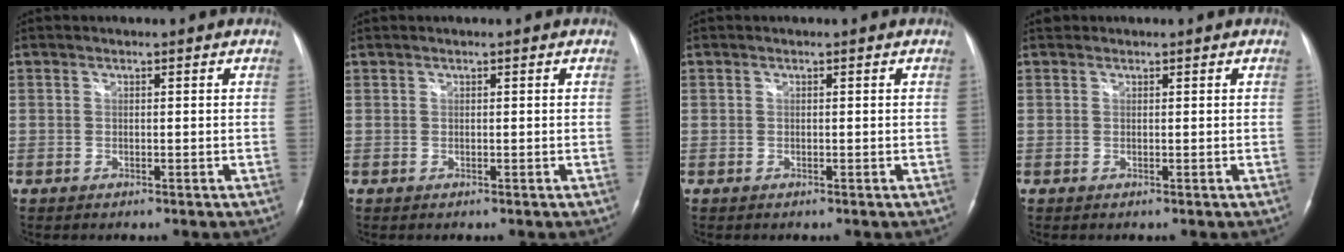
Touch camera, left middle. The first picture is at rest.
{"total": 0.0}
{"total": 0.0}
{"total": 0.6, "force": [0.5, 0.3, -0.1], "torque": [-0.002, 0.010, 0.008]}